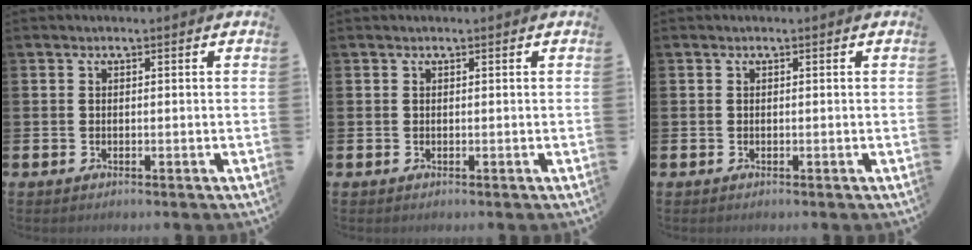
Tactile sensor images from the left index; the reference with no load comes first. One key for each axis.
{"total": 0.0}
{"total": 0.0}